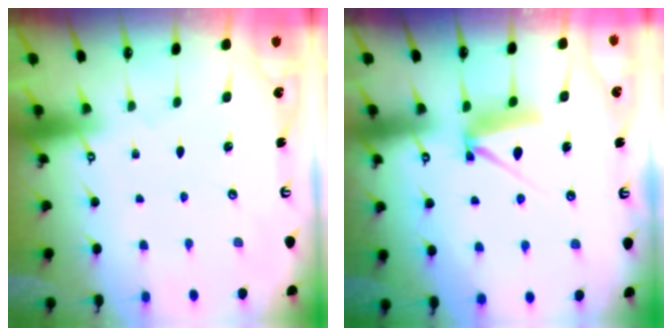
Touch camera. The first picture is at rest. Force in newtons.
{"total": 7.5, "press": 7.5, "slide": 0.7}